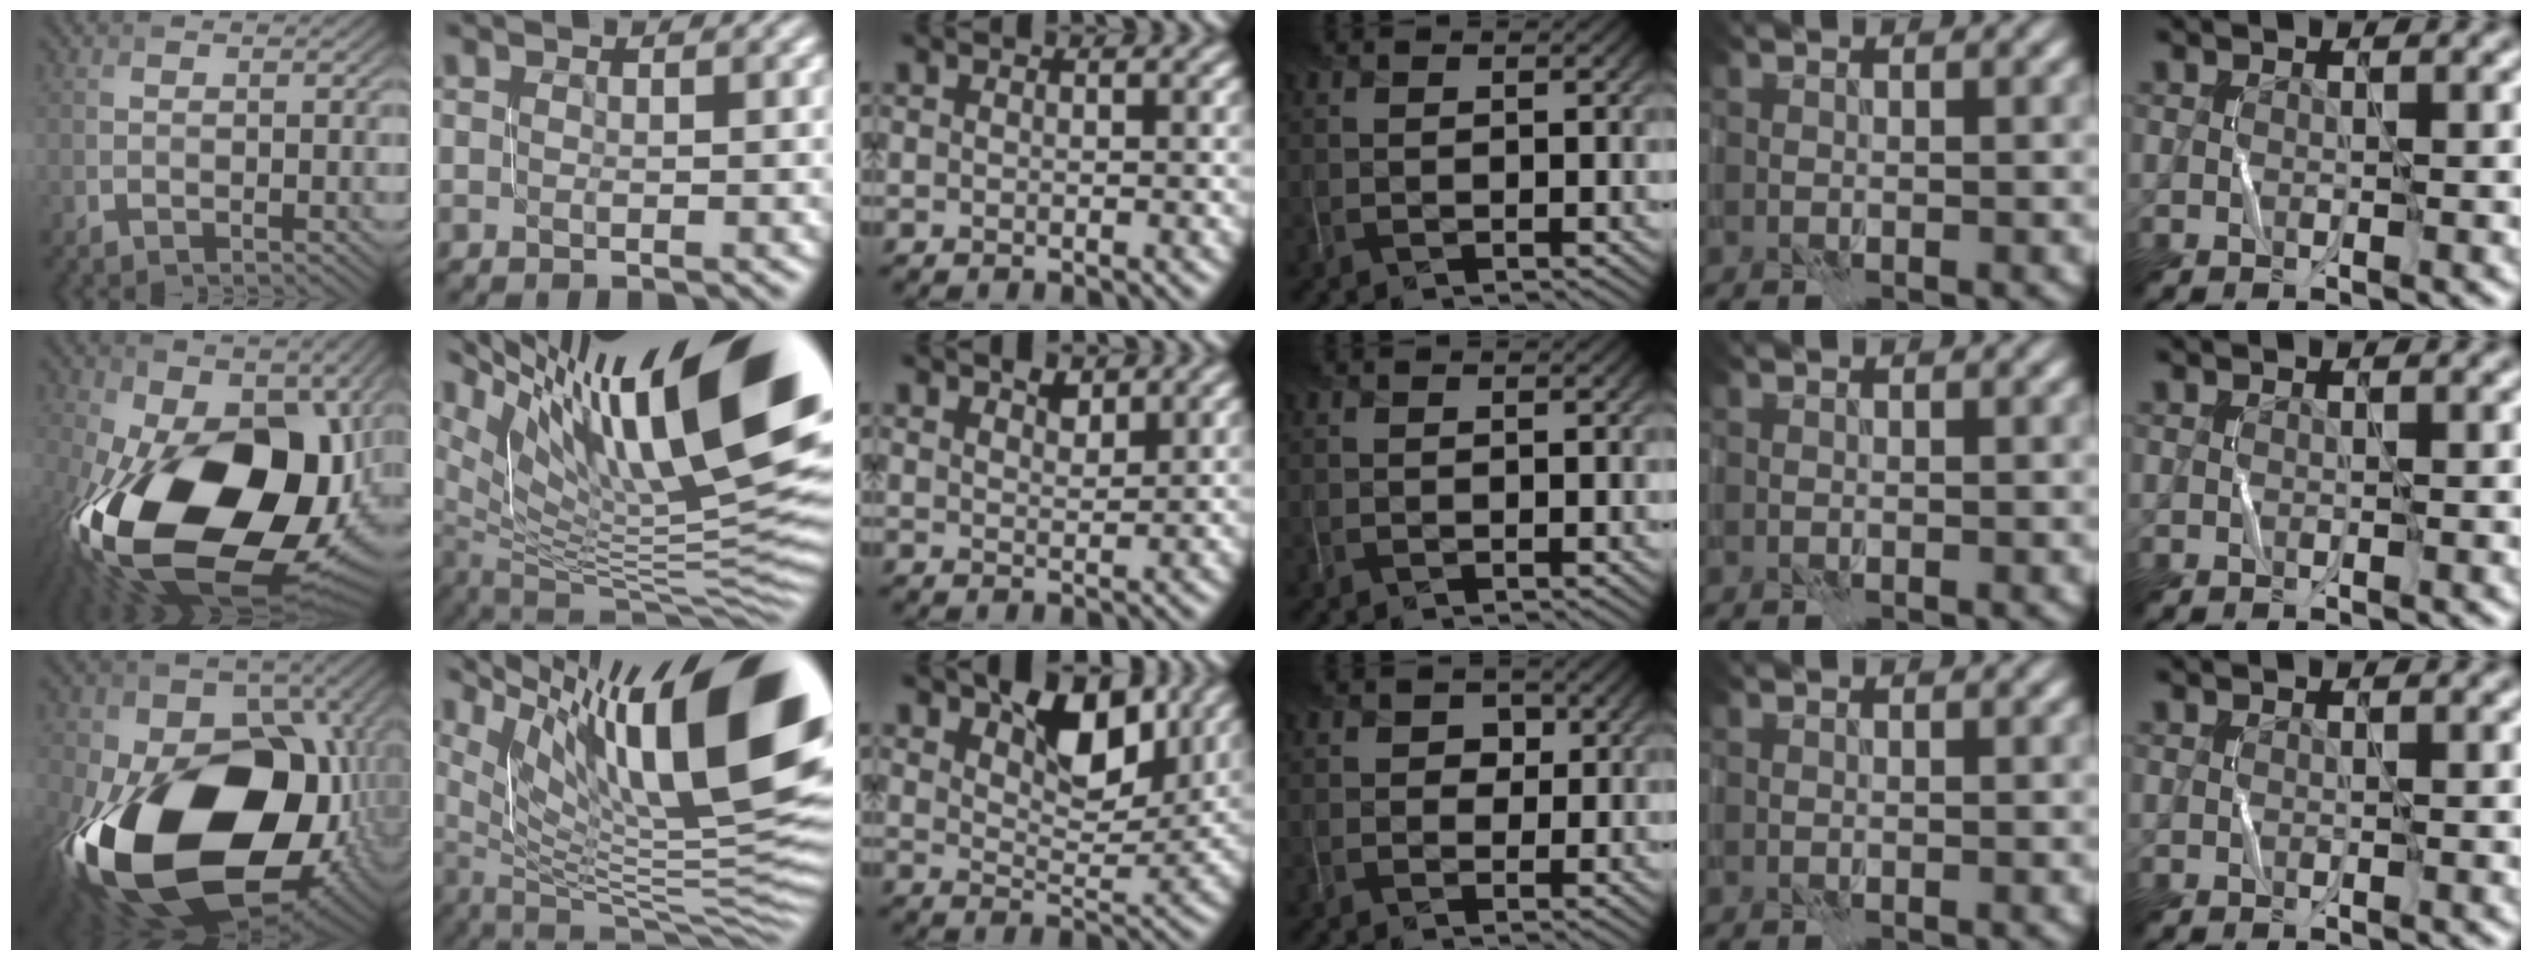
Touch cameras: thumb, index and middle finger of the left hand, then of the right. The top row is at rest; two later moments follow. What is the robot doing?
{"motion": "close", "object": "stapler"}